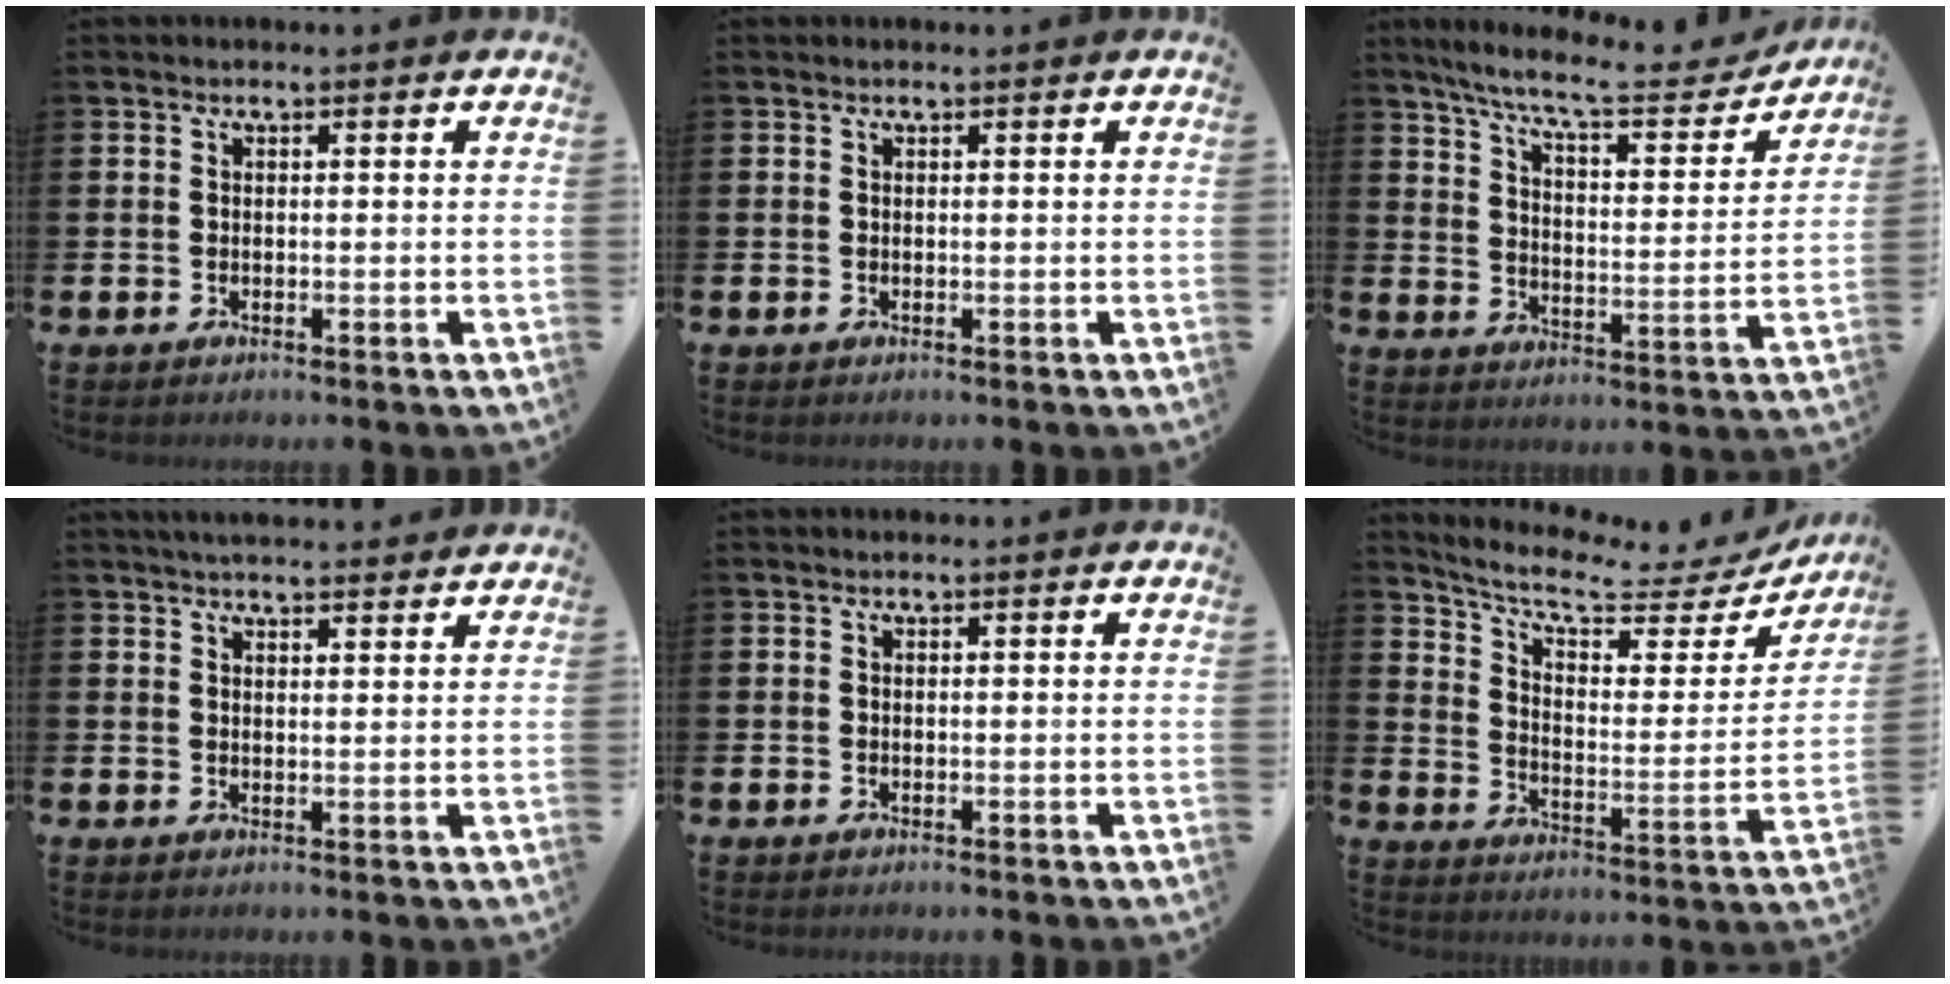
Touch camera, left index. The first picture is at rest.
{"total": 0.0}
{"total": 9.6, "force": [8.4, 1.6, 4.2], "torque": [-0.099, -0.055, 0.139]}
{"total": 3.3, "force": [3.2, 0.4, 0.6], "torque": [-0.017, -0.010, 0.058]}
{"total": 0.0}
{"total": 7.7, "force": [6.6, 2.1, 3.5], "torque": [-0.083, -0.051, 0.103]}